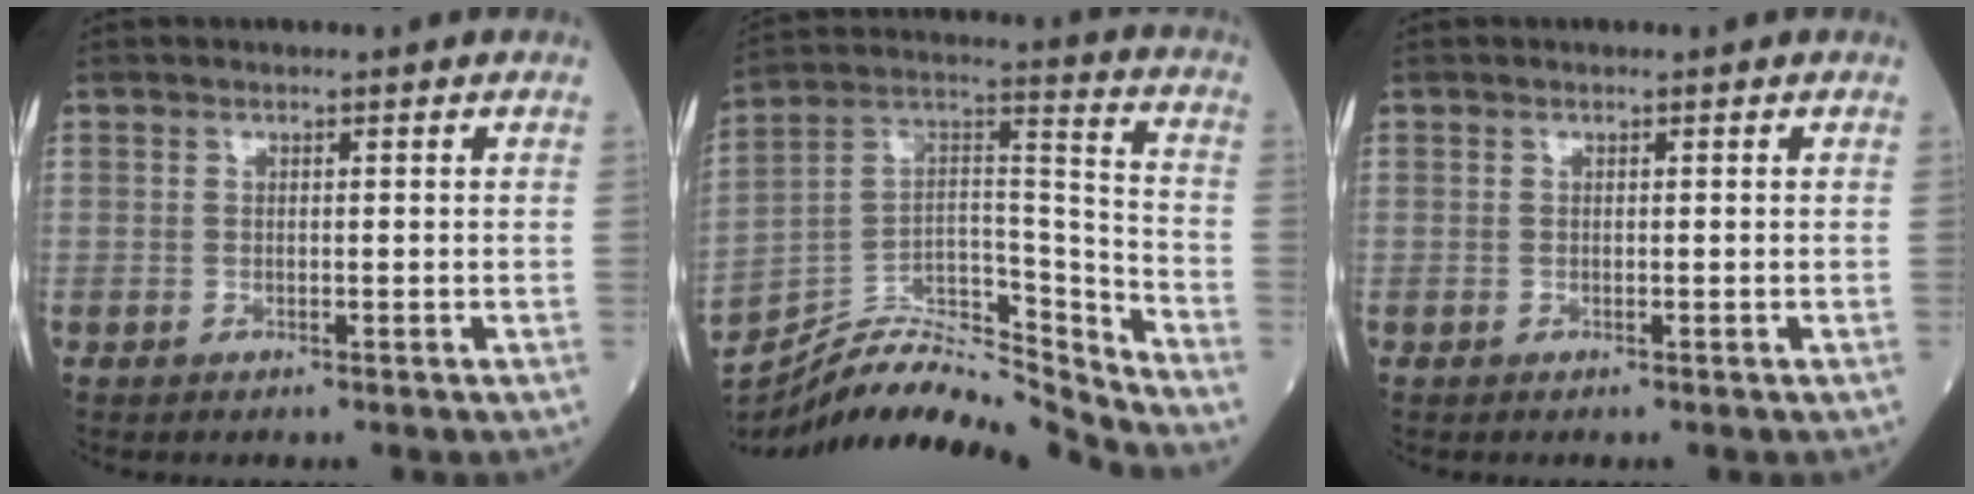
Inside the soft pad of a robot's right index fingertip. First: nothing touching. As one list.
[{"total": 18.7, "force": [-18.0, 1.9, 4.9], "torque": [-0.088, 0.060, -0.303]}, {"total": 0.0}]